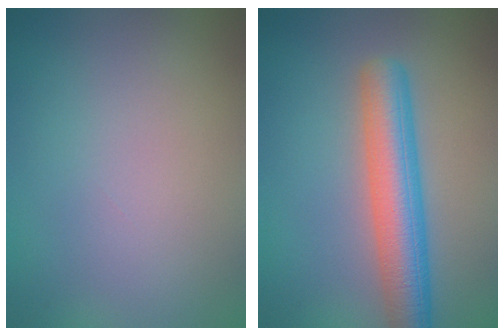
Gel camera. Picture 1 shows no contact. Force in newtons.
{"total": 5.8, "press": 5.8, "slide": 0.2}